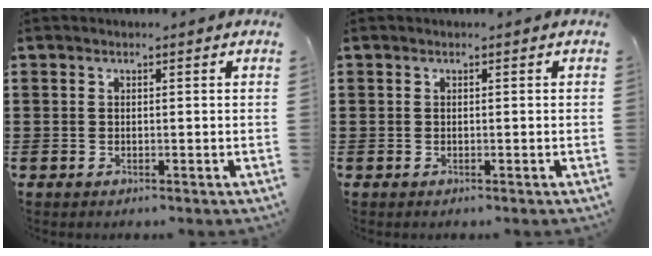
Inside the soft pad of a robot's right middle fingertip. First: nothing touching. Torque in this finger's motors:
{"motor_torque": [0.00, 0.00, 0.00, 0.00]}